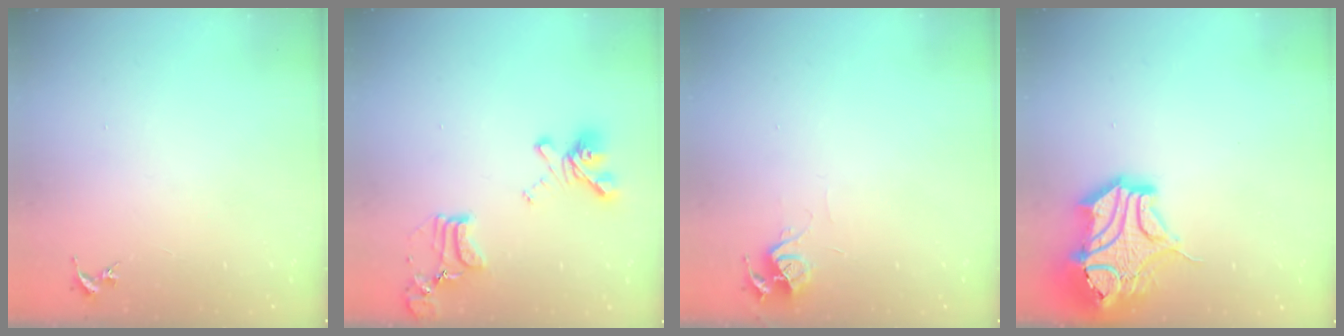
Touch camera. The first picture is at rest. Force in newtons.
{"total": 16.9, "press": 16.8, "slide": 1.2}
{"total": 6.0, "press": 6.0, "slide": 0.6}
{"total": 19.2, "press": 19.0, "slide": 3.0}